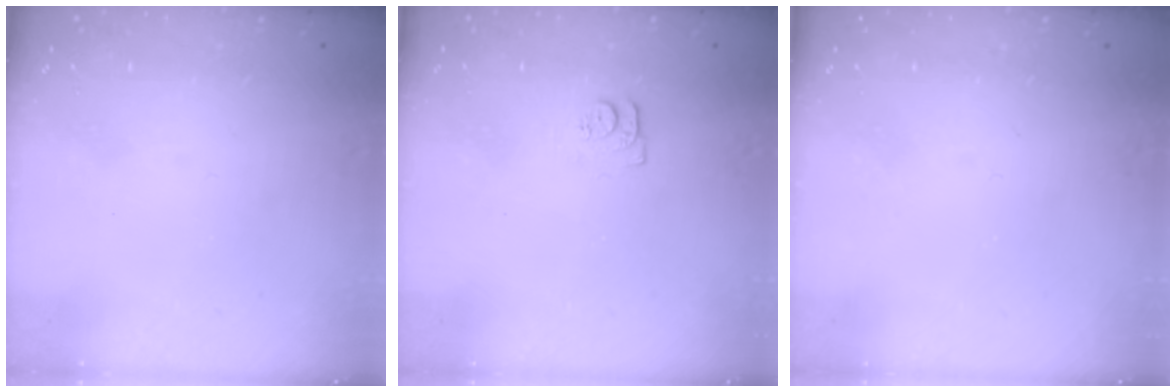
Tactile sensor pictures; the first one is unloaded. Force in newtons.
{"total": 5.2, "press": 5.2, "slide": 0.7}
{"total": 2.2, "press": 2.1, "slide": 0.4}